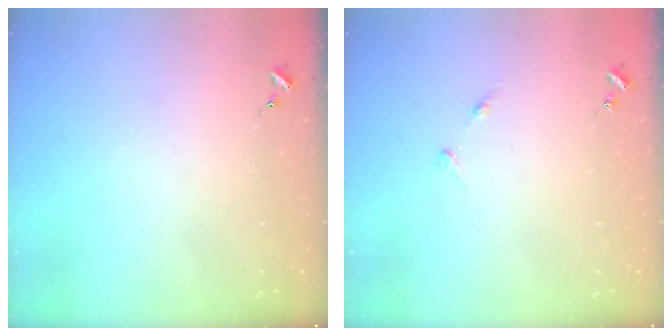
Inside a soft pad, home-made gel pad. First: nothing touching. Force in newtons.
{"total": 5.1, "press": 5.1, "slide": 0.6}